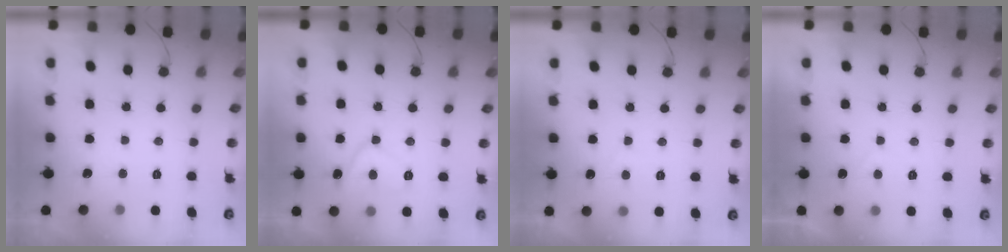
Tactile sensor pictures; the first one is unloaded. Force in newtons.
{"total": 8.2, "press": 8.1, "slide": 0.9}
{"total": 0.8, "press": 0.7, "slide": 0.4}
{"total": 1.6, "press": 1.6, "slide": 0.5}